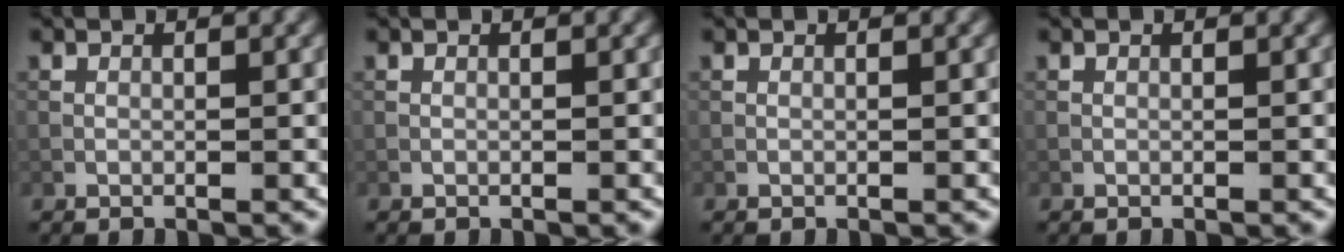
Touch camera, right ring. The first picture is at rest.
{"total": 0.0}
{"total": 0.0}
{"total": 0.0}